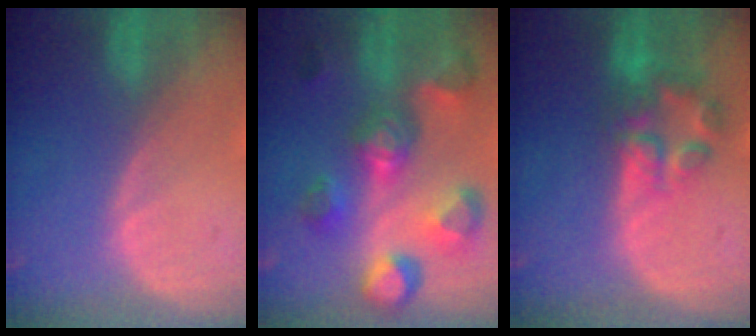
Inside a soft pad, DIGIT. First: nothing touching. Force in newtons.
{"total": 11.1, "press": 10.0, "slide": 4.8}
{"total": 7.0, "press": 6.1, "slide": 3.5}